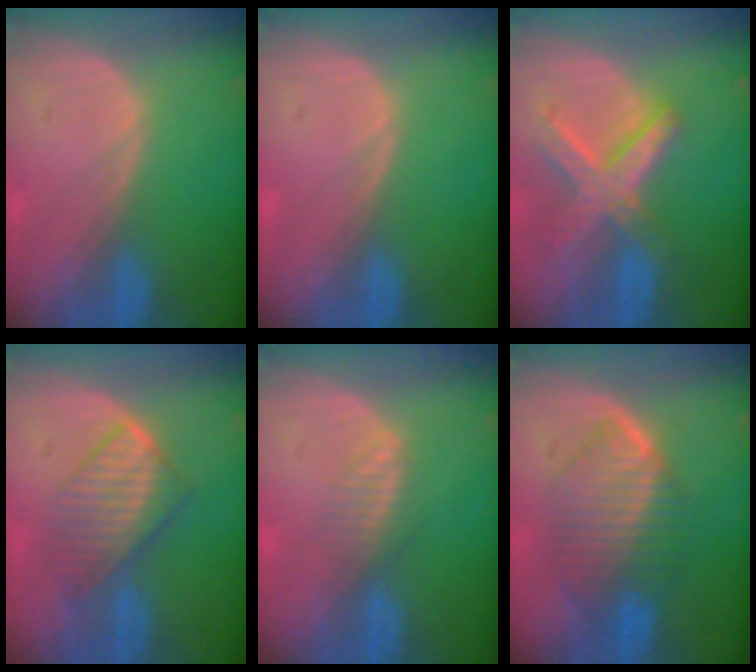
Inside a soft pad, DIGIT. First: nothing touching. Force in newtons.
{"total": 0.0}
{"total": 8.4, "press": 7.1, "slide": 4.3}
{"total": 6.7, "press": 6.4, "slide": 1.9}
{"total": 2.3, "press": 2.3, "slide": 0.1}
{"total": 7.8, "press": 7.8, "slide": 0.3}